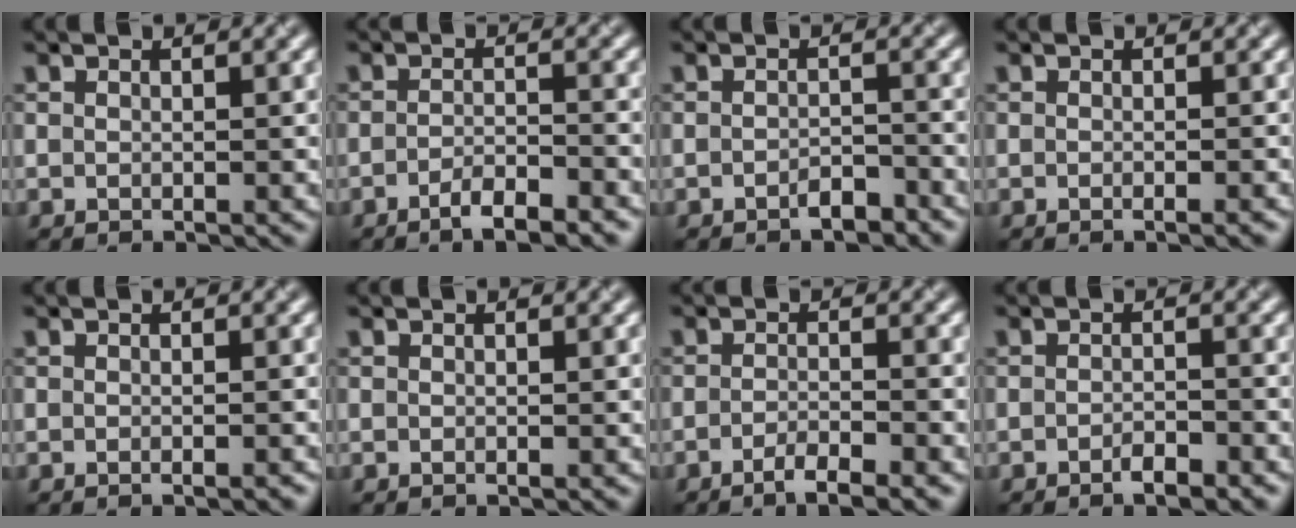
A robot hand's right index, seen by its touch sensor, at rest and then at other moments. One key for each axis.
{"total": 3.1, "fx": -2.1, "fy": 0.7, "fz": 2.1, "tx": -0.033, "ty": 0.003, "tz": -0.041}
{"total": 1.8, "fx": -1.3, "fy": 0.6, "fz": 1.0, "tx": -0.014, "ty": 0.003, "tz": -0.024}
{"total": 1.3, "fx": -0.5, "fy": 0.3, "fz": 1.1, "tx": -0.010, "ty": -0.005, "tz": -0.010}
{"total": 1.0, "fx": -0.5, "fy": 0.2, "fz": 0.8, "tx": -0.007, "ty": -0.001, "tz": -0.008}
{"total": 0.0}
{"total": 3.0, "fx": -1.9, "fy": 0.6, "fz": 2.2, "tx": -0.035, "ty": 0.000, "tz": -0.041}
{"total": 1.7, "fx": -1.2, "fy": 0.4, "fz": 1.2, "tx": -0.020, "ty": 0.000, "tz": -0.020}